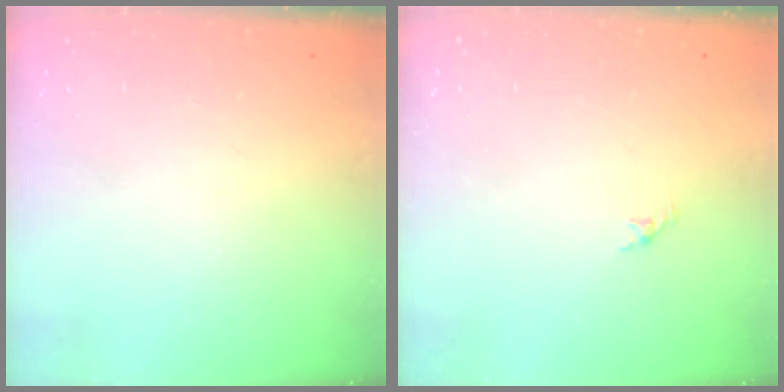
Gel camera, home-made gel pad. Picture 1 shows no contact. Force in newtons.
{"total": 0.5, "press": 0.3, "slide": 0.4}